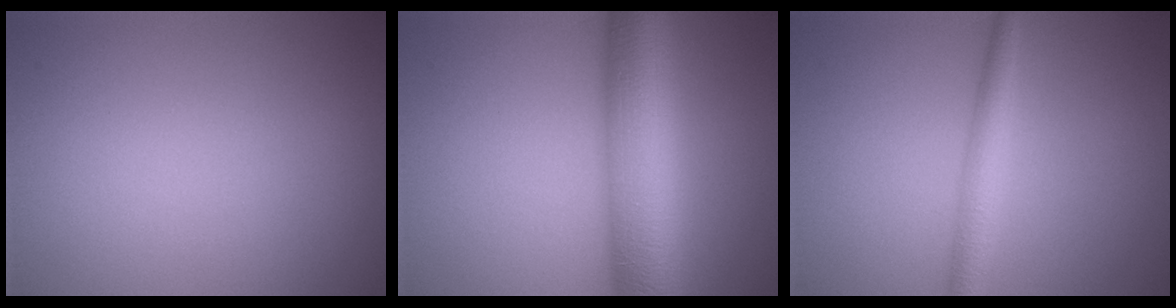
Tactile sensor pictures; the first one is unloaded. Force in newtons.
{"total": 10.1, "press": 10.1, "slide": 0.1}
{"total": 2.7, "press": 2.7, "slide": 0.0}